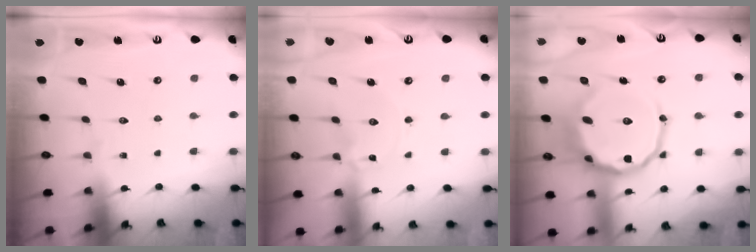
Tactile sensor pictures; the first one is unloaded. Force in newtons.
{"total": 0.0}
{"total": 16.1, "press": 15.9, "slide": 3.0}